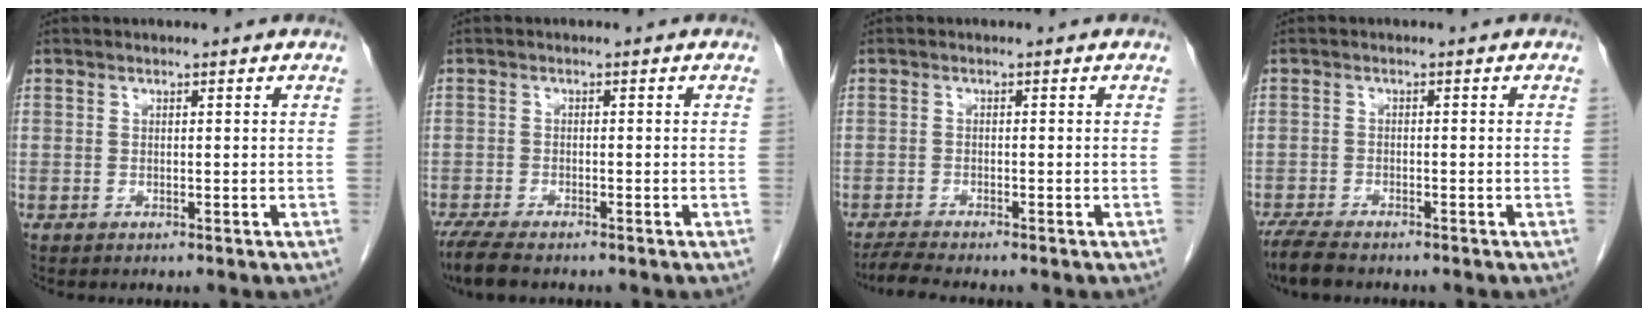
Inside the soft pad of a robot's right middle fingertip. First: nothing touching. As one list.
[{"total": 5.7, "force": [-4.6, 1.3, 3.1], "torque": [-0.061, -0.015, -0.076]}, {"total": 3.3, "force": [-3.0, -0.4, 1.3], "torque": [-0.031, -0.016, -0.054]}, {"total": 4.9, "force": [-4.2, 1.0, 2.4], "torque": [-0.048, -0.014, -0.072]}]